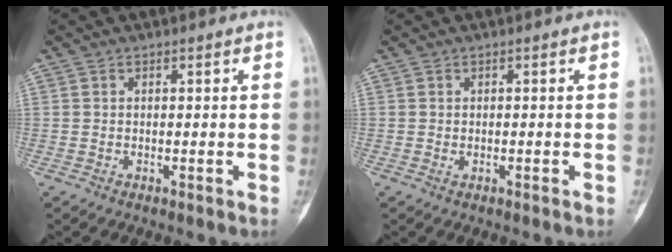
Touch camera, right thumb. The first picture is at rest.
{"total": 0.5, "force": [-0.1, 0.3, 0.5], "torque": [-0.009, -0.001, 0.002]}